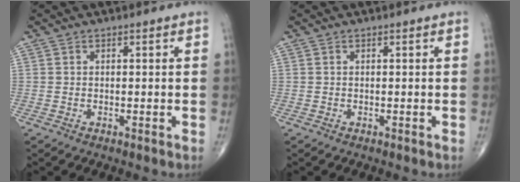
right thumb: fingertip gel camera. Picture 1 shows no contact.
{"total": 0.0}